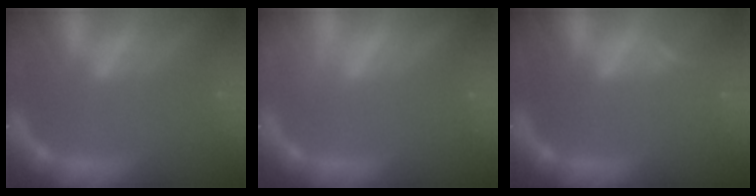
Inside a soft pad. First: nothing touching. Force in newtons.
{"total": 0.9}
{"total": 0.9}